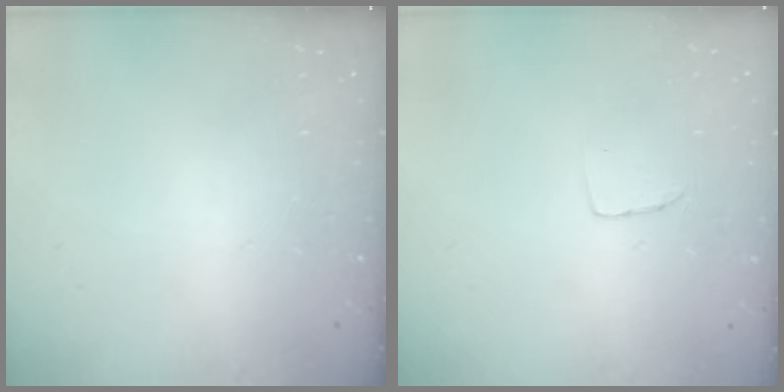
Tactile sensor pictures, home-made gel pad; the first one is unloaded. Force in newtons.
{"total": 2.9, "press": 2.9, "slide": 0.1}